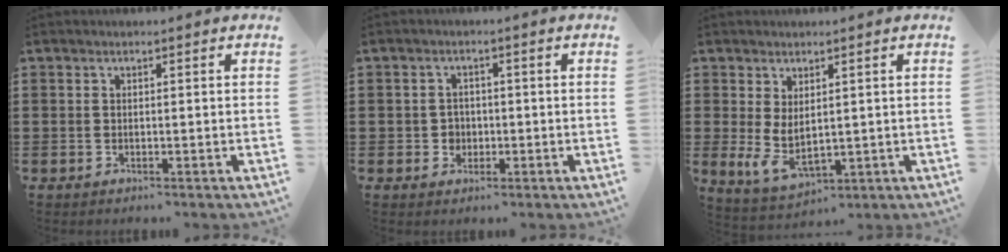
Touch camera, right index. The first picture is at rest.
{"total": 2.3, "force": [-0.5, 2.2, 0.5], "torque": [-0.017, 0.006, -0.013]}
{"total": 4.4, "force": [0.7, 2.4, 3.6], "torque": [-0.089, -0.007, 0.009]}